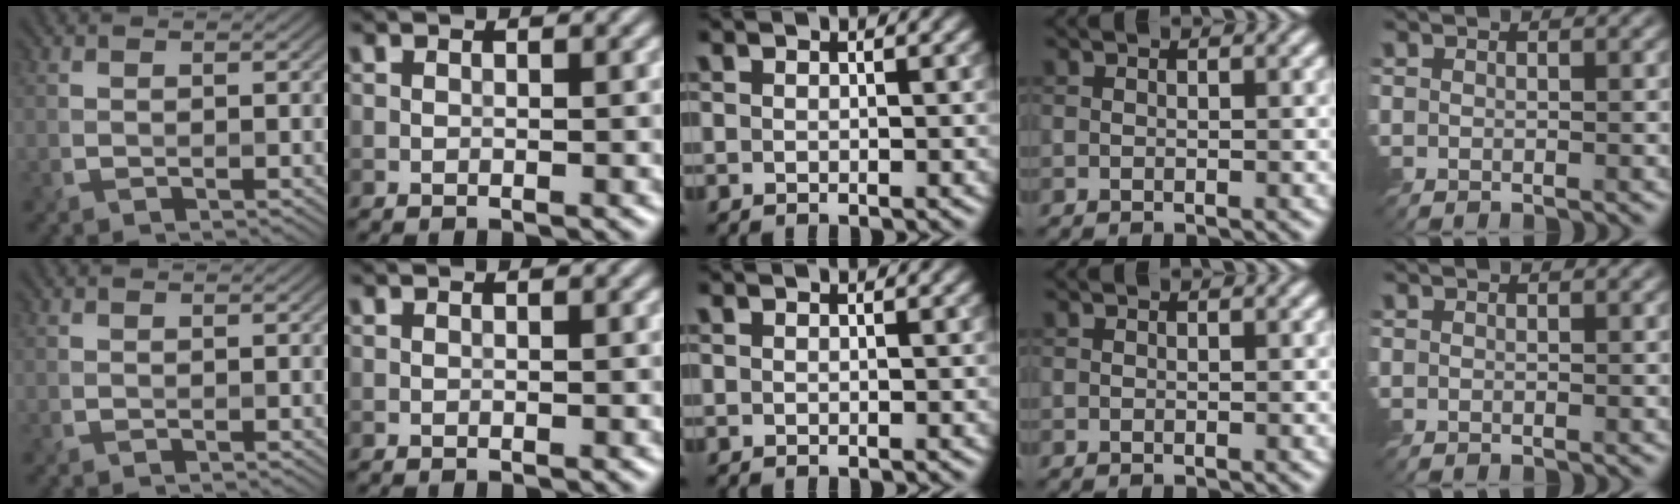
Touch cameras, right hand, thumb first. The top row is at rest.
{}